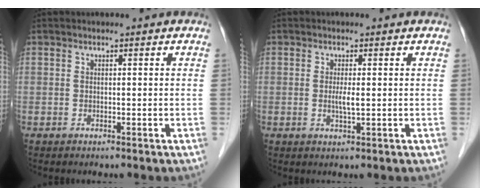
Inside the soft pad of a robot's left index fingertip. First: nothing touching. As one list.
[{"total": 2.2, "force": [0.1, 0.4, 2.1], "torque": [-0.039, -0.006, 0.003]}]